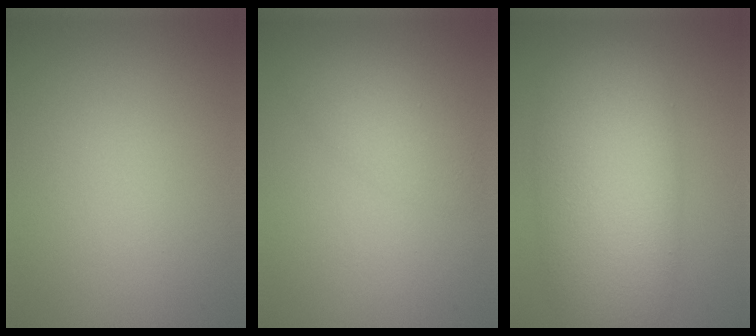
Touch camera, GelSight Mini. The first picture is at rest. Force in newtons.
{"total": 2.7, "press": 2.7, "slide": 0.2}
{"total": 9.6, "press": 9.6, "slide": 0.5}